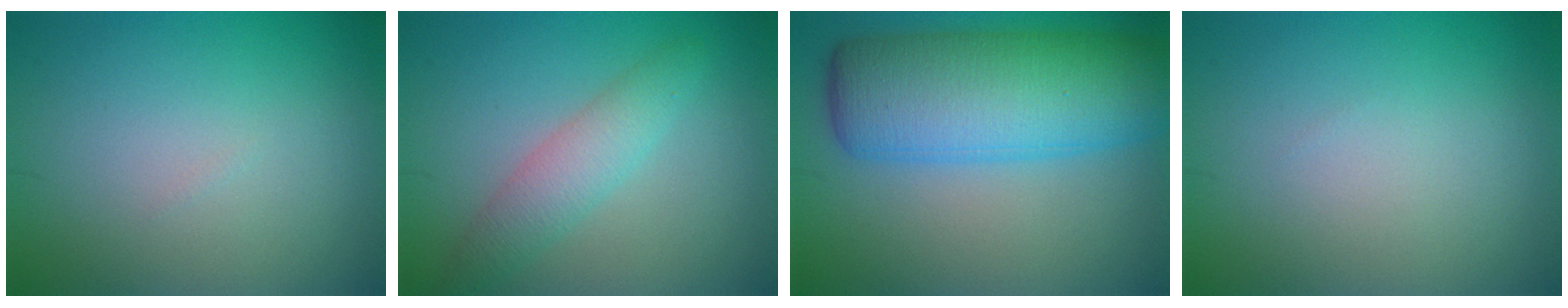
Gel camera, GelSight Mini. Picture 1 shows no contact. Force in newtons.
{"total": 2.9, "press": 2.9, "slide": 0.1}
{"total": 10.5, "press": 10.5, "slide": 0.3}
{"total": 0.0}